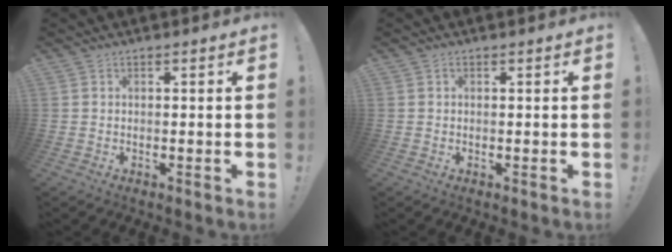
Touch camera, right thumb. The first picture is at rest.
{"total": 0.0}